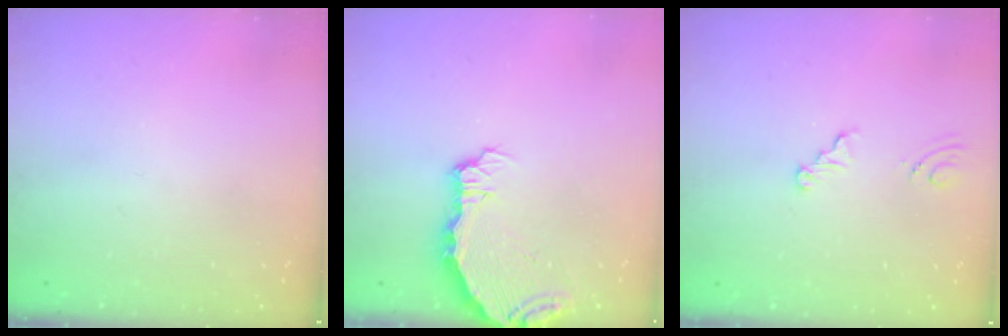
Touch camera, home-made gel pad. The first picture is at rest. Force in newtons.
{"total": 7.3, "press": 5.5, "slide": 4.8}
{"total": 4.4, "press": 1.7, "slide": 4.0}